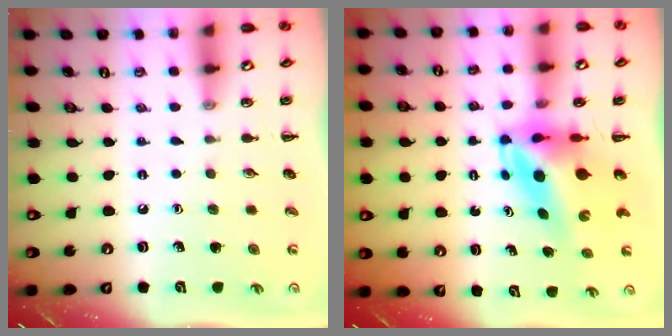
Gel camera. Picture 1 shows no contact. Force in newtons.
{"total": 6.1, "press": 5.8, "slide": 2.0}